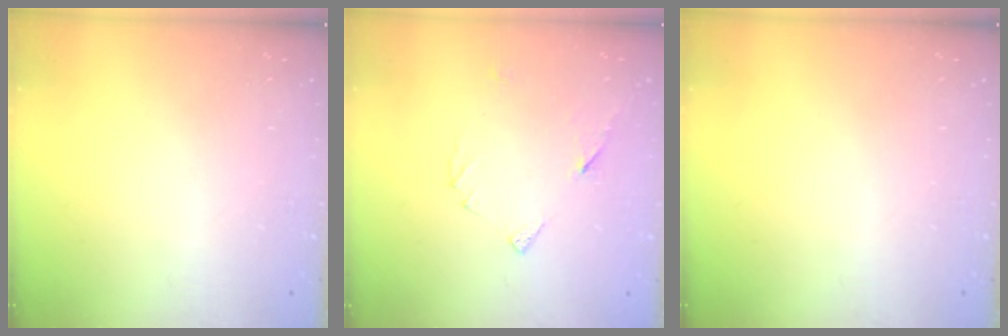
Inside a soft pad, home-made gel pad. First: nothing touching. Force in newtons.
{"total": 6.3, "press": 6.2, "slide": 0.8}
{"total": 0.0}